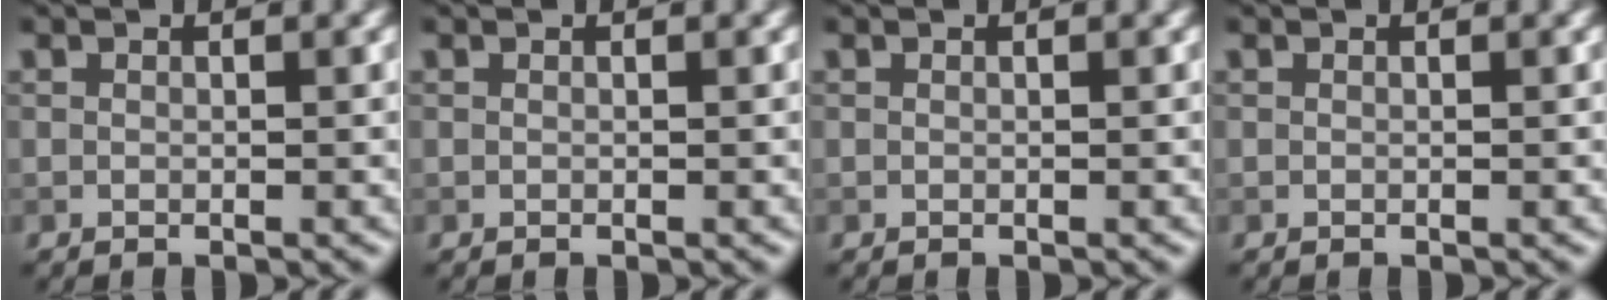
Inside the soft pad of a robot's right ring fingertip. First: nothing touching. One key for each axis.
{"total": 0.0}
{"total": 0.0}
{"total": 0.0}